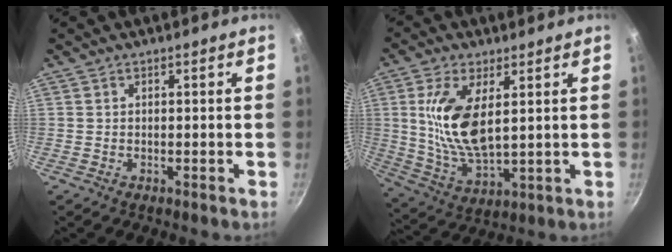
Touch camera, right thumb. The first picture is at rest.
{"total": 13.6, "force": [3.1, 6.2, 11.7], "torque": [-0.230, -0.020, 0.069]}